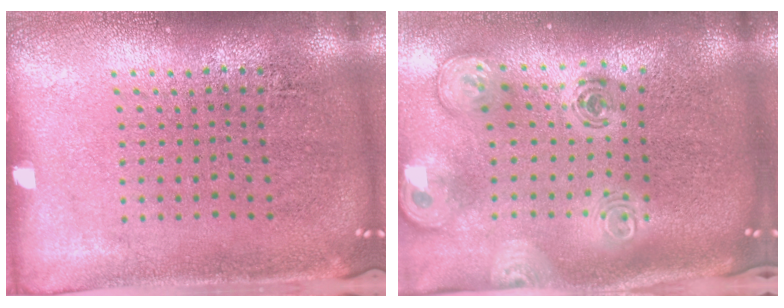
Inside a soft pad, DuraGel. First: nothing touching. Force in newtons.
{"total": 2.6, "press": 1.8, "slide": 1.8}